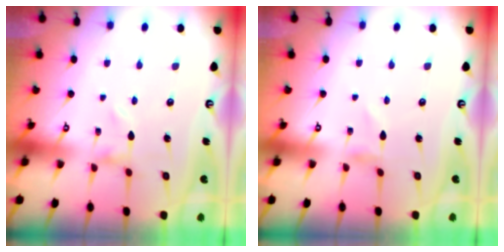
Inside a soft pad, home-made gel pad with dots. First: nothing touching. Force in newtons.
{"total": 1.1, "press": 1.1, "slide": 0.1}